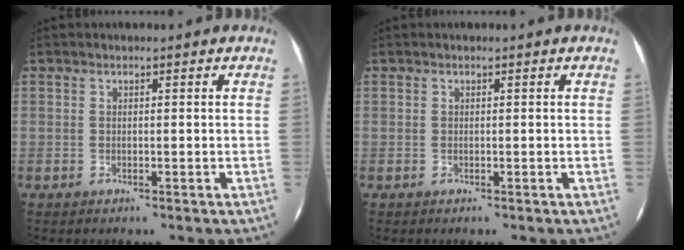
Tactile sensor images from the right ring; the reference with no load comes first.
{"total": 0.0}